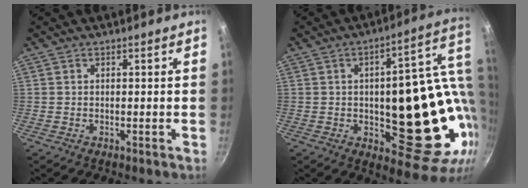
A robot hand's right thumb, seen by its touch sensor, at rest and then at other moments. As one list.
[{"total": 24.1, "force": [2.2, 11.1, 21.3], "torque": [-0.234, -0.018, 0.043]}]